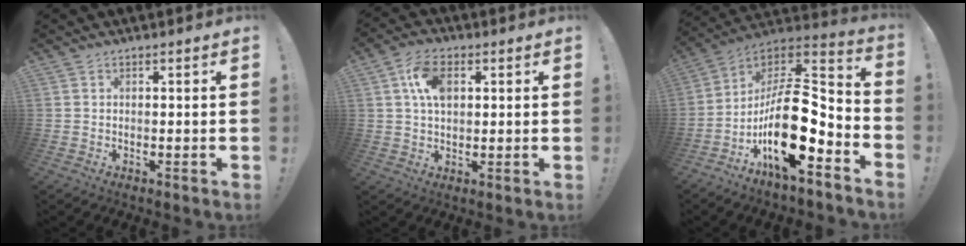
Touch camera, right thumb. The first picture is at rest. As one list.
[{"total": 9.2, "force": [2.4, 5.7, 6.8], "torque": [-0.122, 0.008, 0.045]}, {"total": 21.9, "force": [-6.2, 9.1, 18.9], "torque": [-0.334, 0.024, -0.098]}]